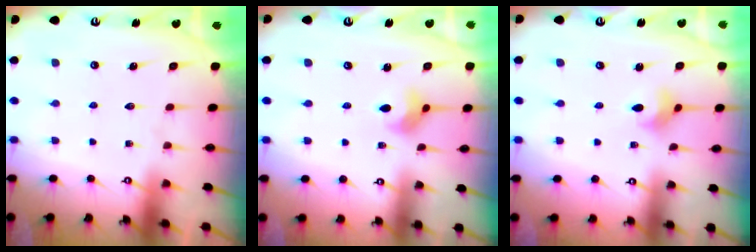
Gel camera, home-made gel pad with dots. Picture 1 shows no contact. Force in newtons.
{"total": 3.5, "press": 3.4, "slide": 0.7}
{"total": 2.7, "press": 2.6, "slide": 0.5}